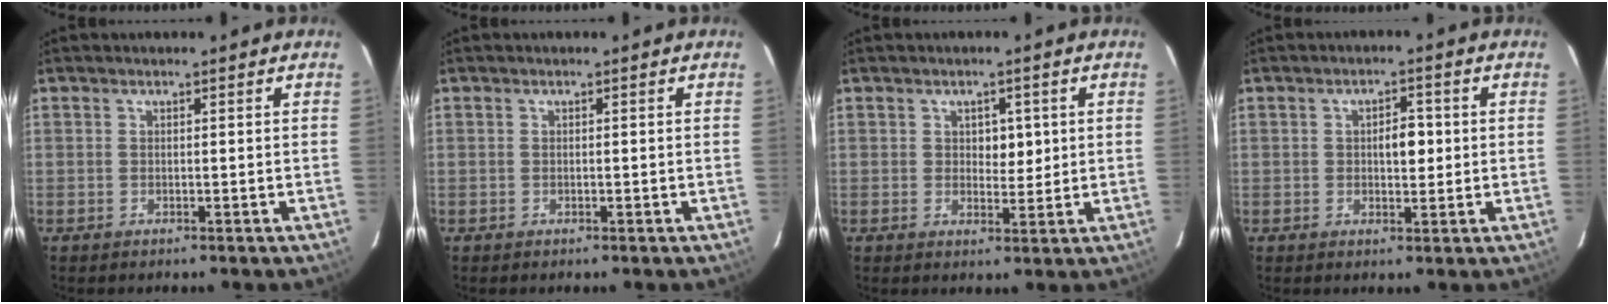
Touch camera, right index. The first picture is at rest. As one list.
[{"total": 0.0}, {"total": 3.2, "force": [0.8, 2.0, 2.3], "torque": [-0.024, -0.001, 0.013]}, {"total": 3.7, "force": [0.2, 1.7, 3.2], "torque": [-0.049, 0.006, 0.006]}]